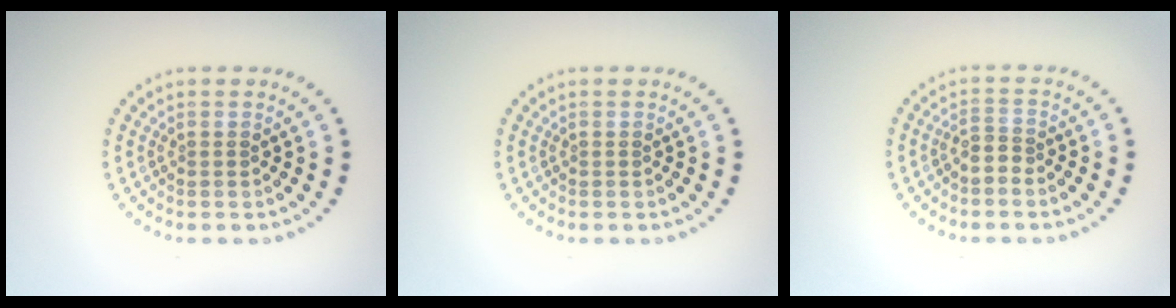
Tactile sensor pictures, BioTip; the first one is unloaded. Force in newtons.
{"total": 0.0}
{"total": 1.7, "press": 1.3, "slide": 1.1}